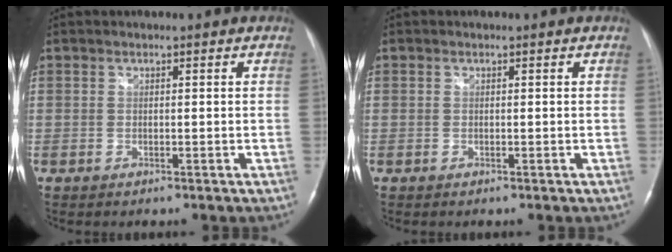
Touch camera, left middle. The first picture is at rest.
{"total": 0.0}